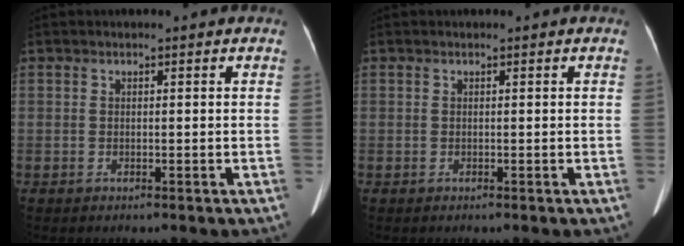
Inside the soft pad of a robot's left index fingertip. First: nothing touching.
{"total": 0.0}